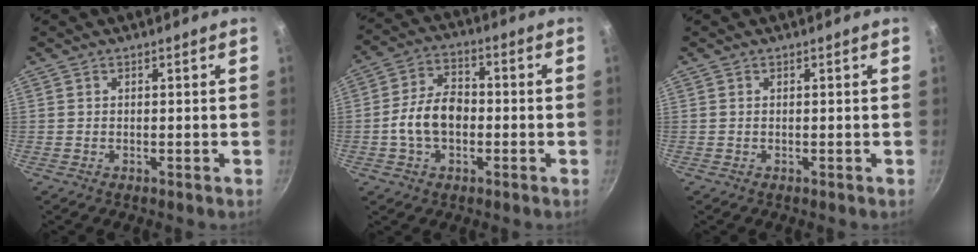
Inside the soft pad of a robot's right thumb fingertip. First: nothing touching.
{"total": 9.5, "force": [-1.6, 6.3, 6.9], "torque": [-0.106, 0.030, -0.038]}
{"total": 0.0}